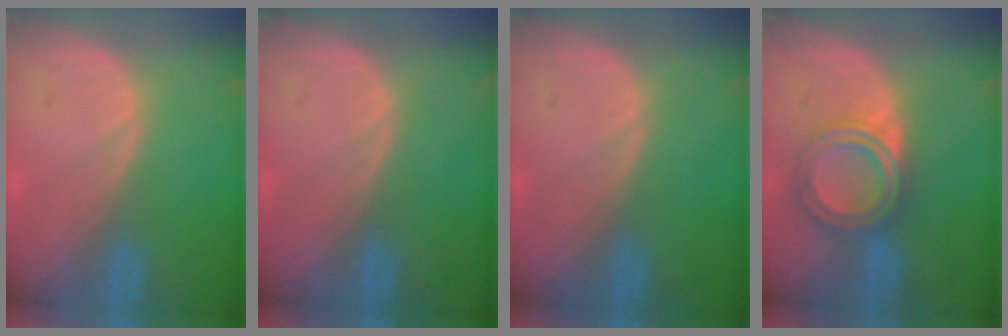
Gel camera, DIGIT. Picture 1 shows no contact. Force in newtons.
{"total": 0.0}
{"total": 0.0}
{"total": 5.8, "press": 5.8, "slide": 0.2}